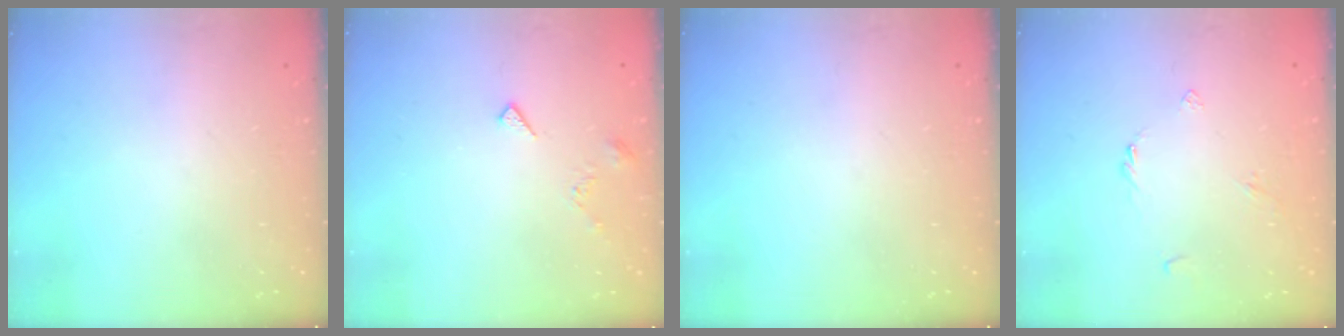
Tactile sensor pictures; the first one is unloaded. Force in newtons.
{"total": 3.4, "press": 3.4, "slide": 0.4}
{"total": 0.0}
{"total": 2.4, "press": 2.4, "slide": 0.5}